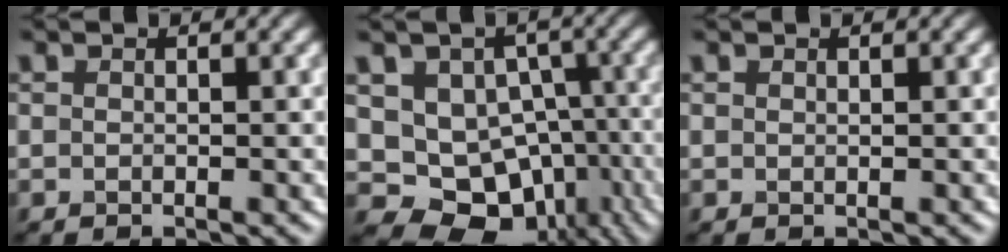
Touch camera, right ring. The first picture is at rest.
{"total": 9.9, "force": [-2.1, 8.1, 5.2], "torque": [-0.072, -0.014, -0.025]}
{"total": 0.0}